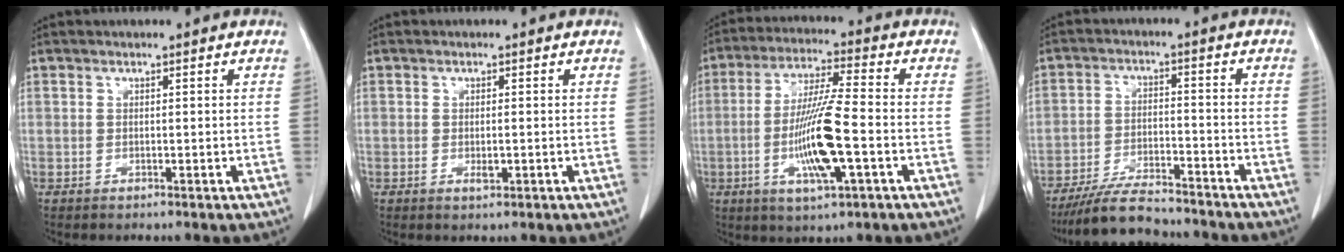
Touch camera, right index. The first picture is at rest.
{"total": 1.4, "force": [-0.3, 0.4, 1.3], "torque": [-0.023, -0.002, 0.000]}
{"total": 12.2, "force": [-2.9, 0.8, 11.8], "torque": [-0.230, -0.008, -0.053]}
{"total": 10.7, "force": [-9.6, 2.0, 4.1], "torque": [-0.069, -0.011, -0.161]}